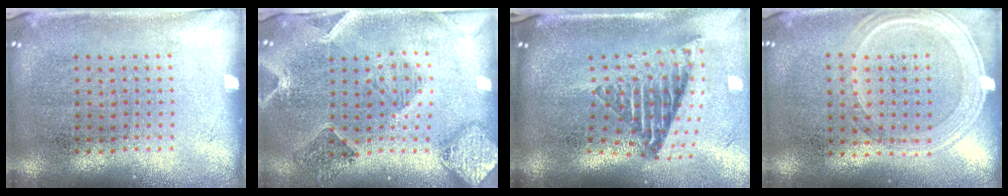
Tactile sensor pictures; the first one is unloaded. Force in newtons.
{"total": 1.4, "press": 1.4, "slide": 0.4}
{"total": 2.7, "press": 1.8, "slide": 2.0}
{"total": 1.3, "press": 1.2, "slide": 0.3}